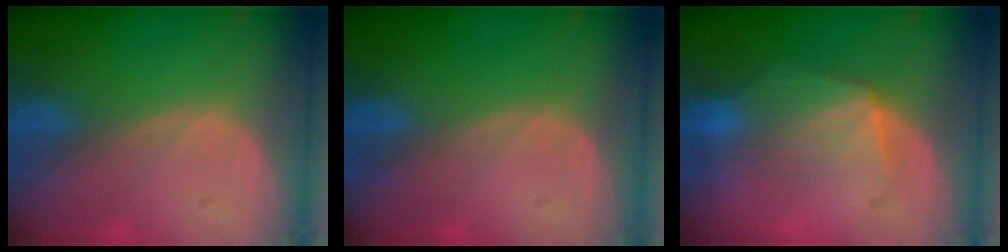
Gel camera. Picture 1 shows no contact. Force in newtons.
{"total": 0.0}
{"total": 6.9, "press": 6.4, "slide": 2.7}